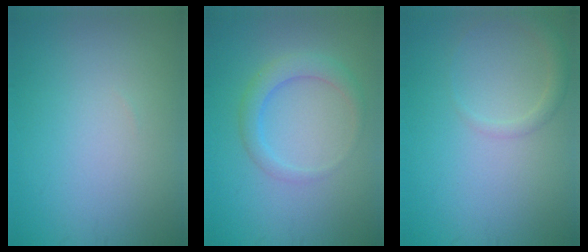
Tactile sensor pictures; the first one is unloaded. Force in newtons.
{"total": 2.6, "press": 2.6, "slide": 0.1}
{"total": 1.5, "press": 1.5, "slide": 0.1}